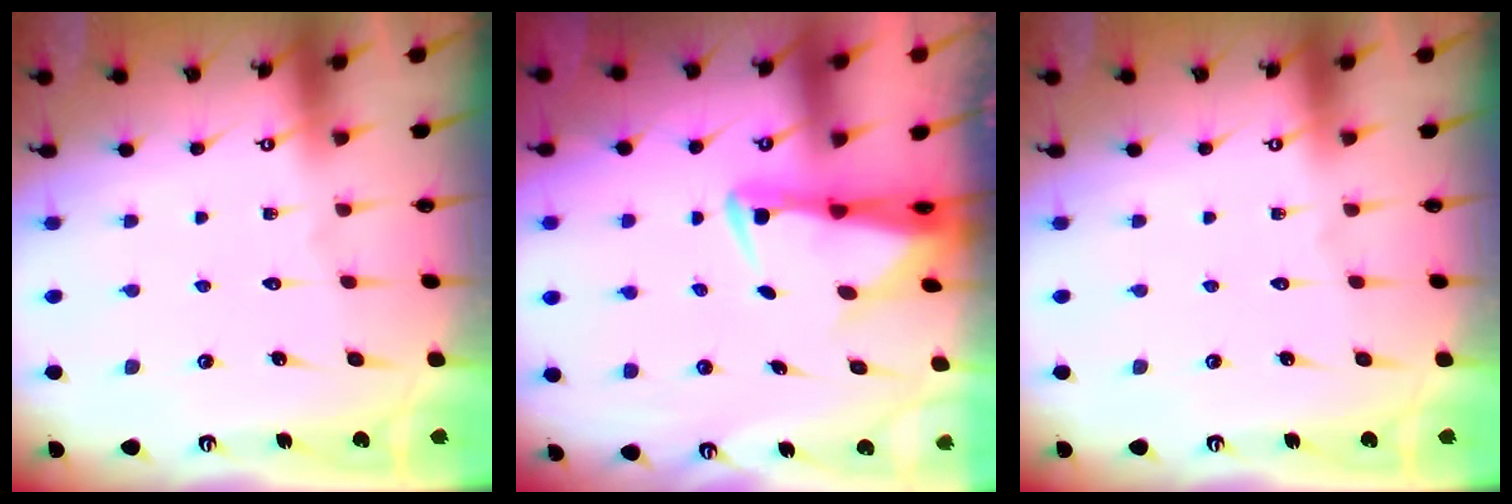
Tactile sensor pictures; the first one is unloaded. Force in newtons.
{"total": 3.2, "press": 3.1, "slide": 0.6}
{"total": 0.0}